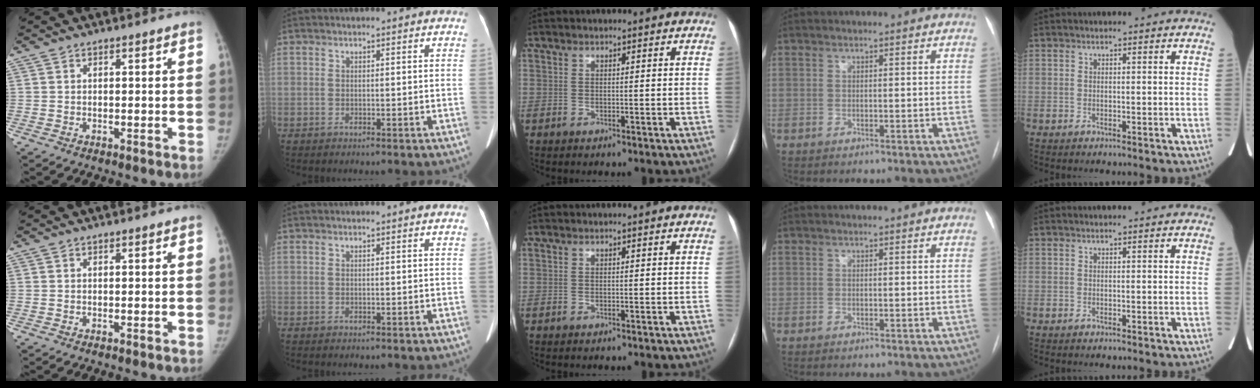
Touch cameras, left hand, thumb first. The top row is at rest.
{}